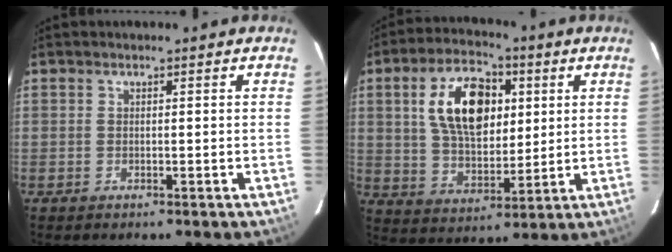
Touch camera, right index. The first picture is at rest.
{"total": 15.1, "force": [4.1, 8.9, 11.6], "torque": [-0.204, 0.020, 0.080]}